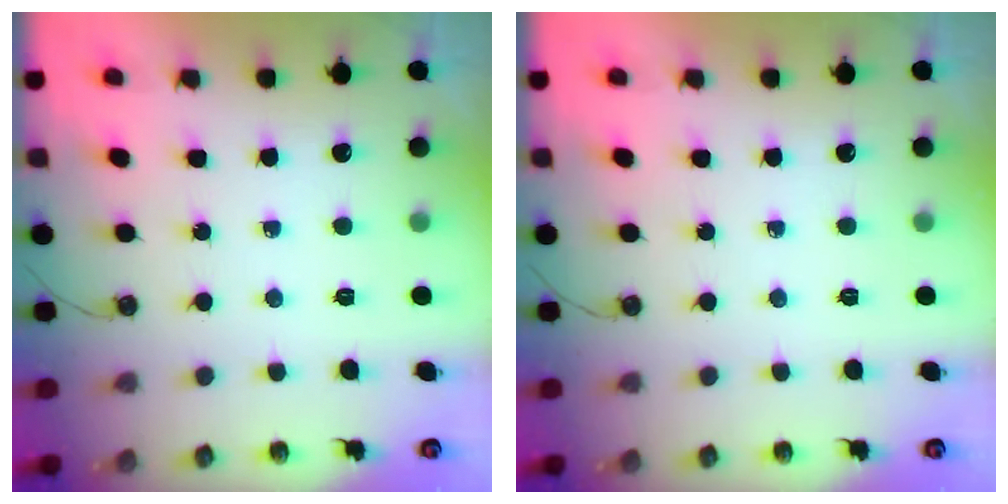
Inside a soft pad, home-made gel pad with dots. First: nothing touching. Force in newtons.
{"total": 0.0}